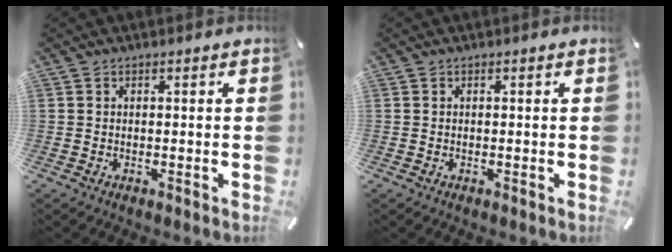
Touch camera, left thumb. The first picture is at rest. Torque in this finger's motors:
{"motor_torque": [-0.02, 0.07, -0.08, -0.09, 0.00]}